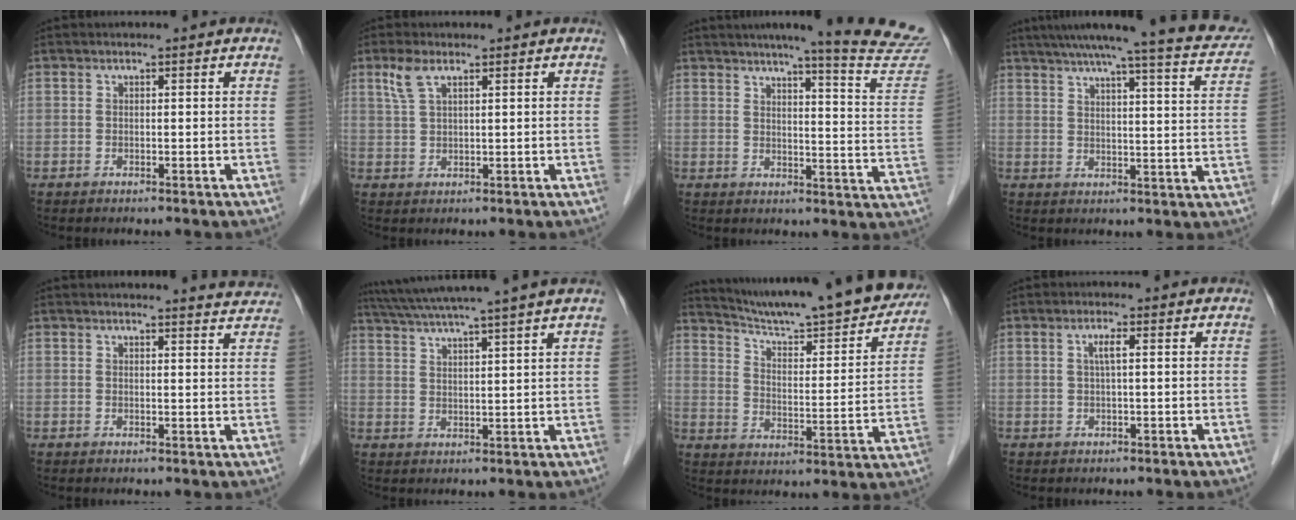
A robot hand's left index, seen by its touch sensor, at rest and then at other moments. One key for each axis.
{"total": 3.1, "fx": 1.9, "fy": 0.9, "fz": 2.3, "tx": -0.061, "ty": 0.011, "tz": 0.047}
{"total": 18.0, "fx": 16.5, "fy": -1.2, "fz": 7.1, "tx": -0.092, "ty": -0.093, "tz": 0.178}
{"total": 24.8, "fx": 21.4, "fy": 3.7, "fz": 12.1, "tx": -0.175, "ty": -0.017, "tz": 0.260}
{"total": 6.7, "fx": 6.6, "fy": 0.2, "fz": 0.9, "tx": -0.005, "ty": -0.013, "tz": 0.052}
{"total": 12.8, "fx": 11.0, "fy": -1.8, "fz": 6.3, "tx": -0.112, "ty": 0.009, "tz": 0.160}
{"total": 23.7, "fx": 21.4, "fy": 2.2, "fz": 9.8, "tx": -0.151, "ty": -0.039, "tz": 0.288}
{"total": 1.8, "fx": 0.4, "fy": 0.0, "fz": 1.8, "tx": -0.036, "ty": 0.003, "tz": 0.006}